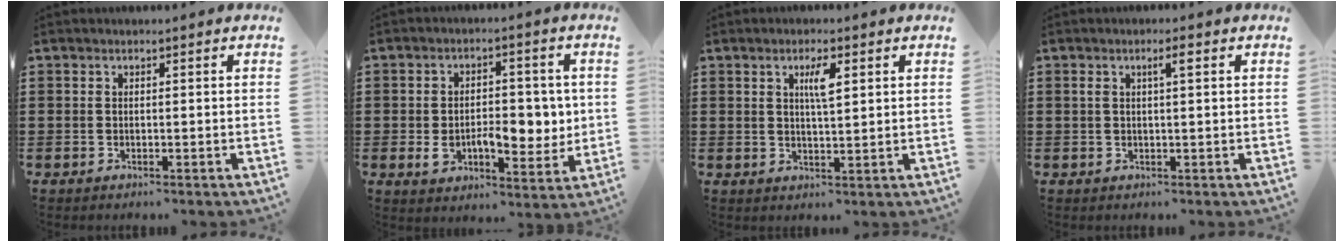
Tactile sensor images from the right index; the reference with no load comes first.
{"total": 8.6, "force": [-1.0, 4.9, 6.9], "torque": [-0.097, 0.000, -0.023]}
{"total": 3.6, "force": [1.3, 0.8, 3.2], "torque": [-0.052, 0.000, 0.016]}
{"total": 2.1, "force": [0.6, 0.3, 2.0], "torque": [-0.031, 0.000, 0.007]}